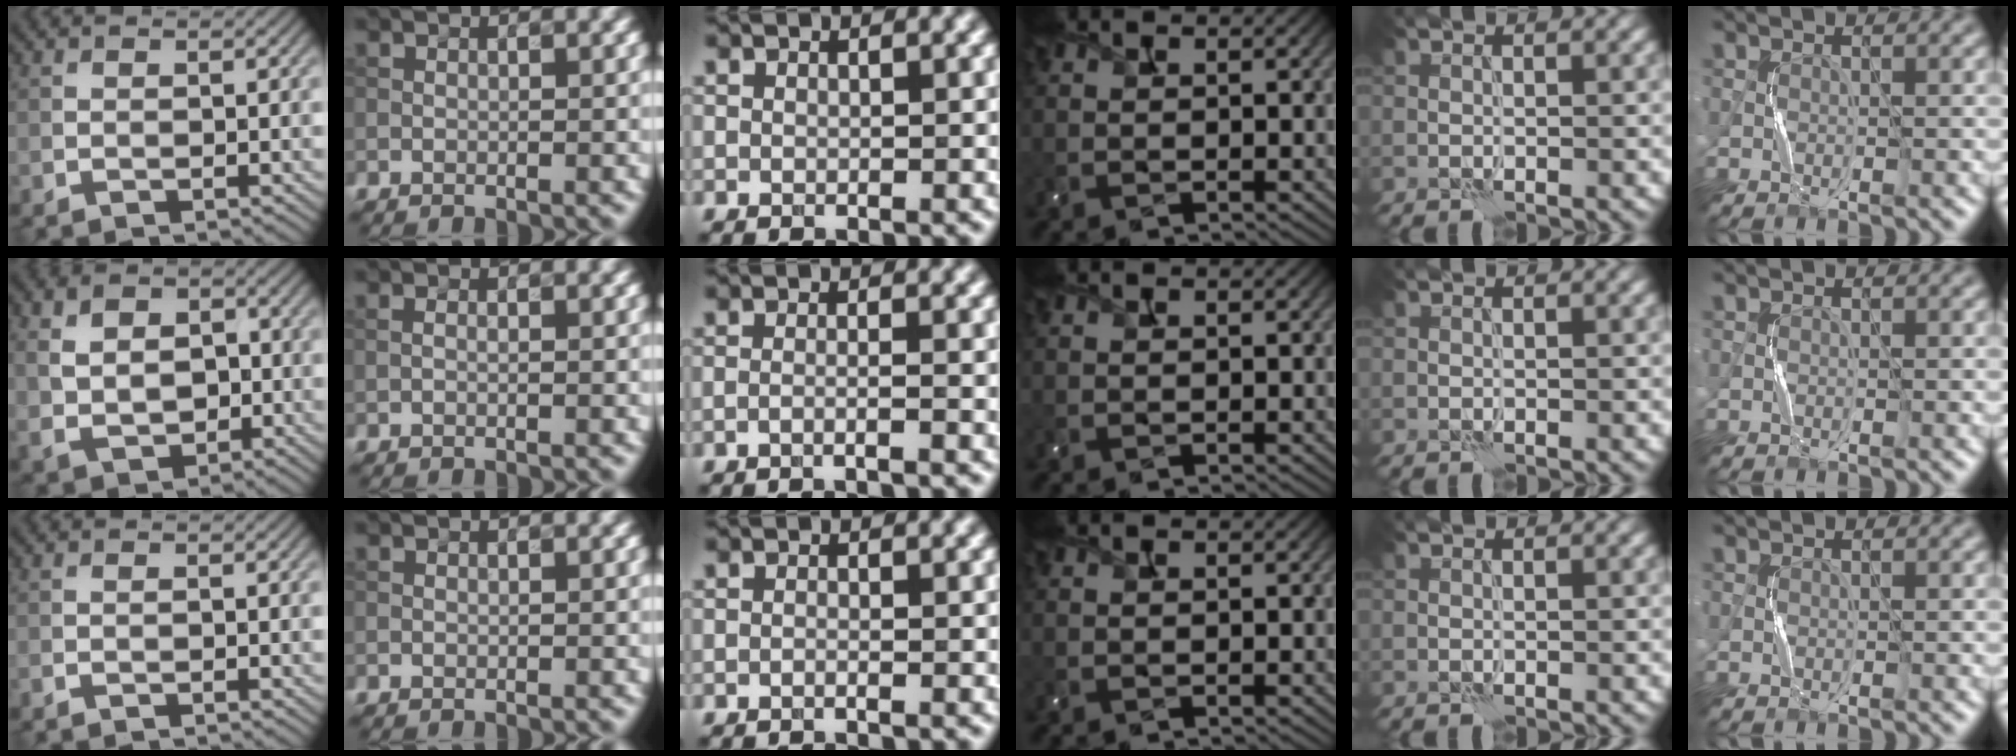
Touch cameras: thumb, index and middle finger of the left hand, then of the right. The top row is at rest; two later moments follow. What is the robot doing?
{"motion": "squeeze", "object": "bubble wrap"}